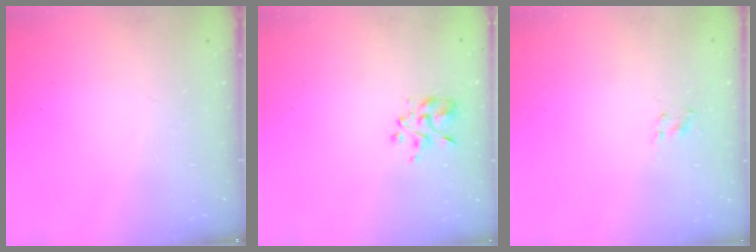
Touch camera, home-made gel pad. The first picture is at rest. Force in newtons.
{"total": 3.4, "press": 3.2, "slide": 1.0}
{"total": 1.5, "press": 1.3, "slide": 0.8}